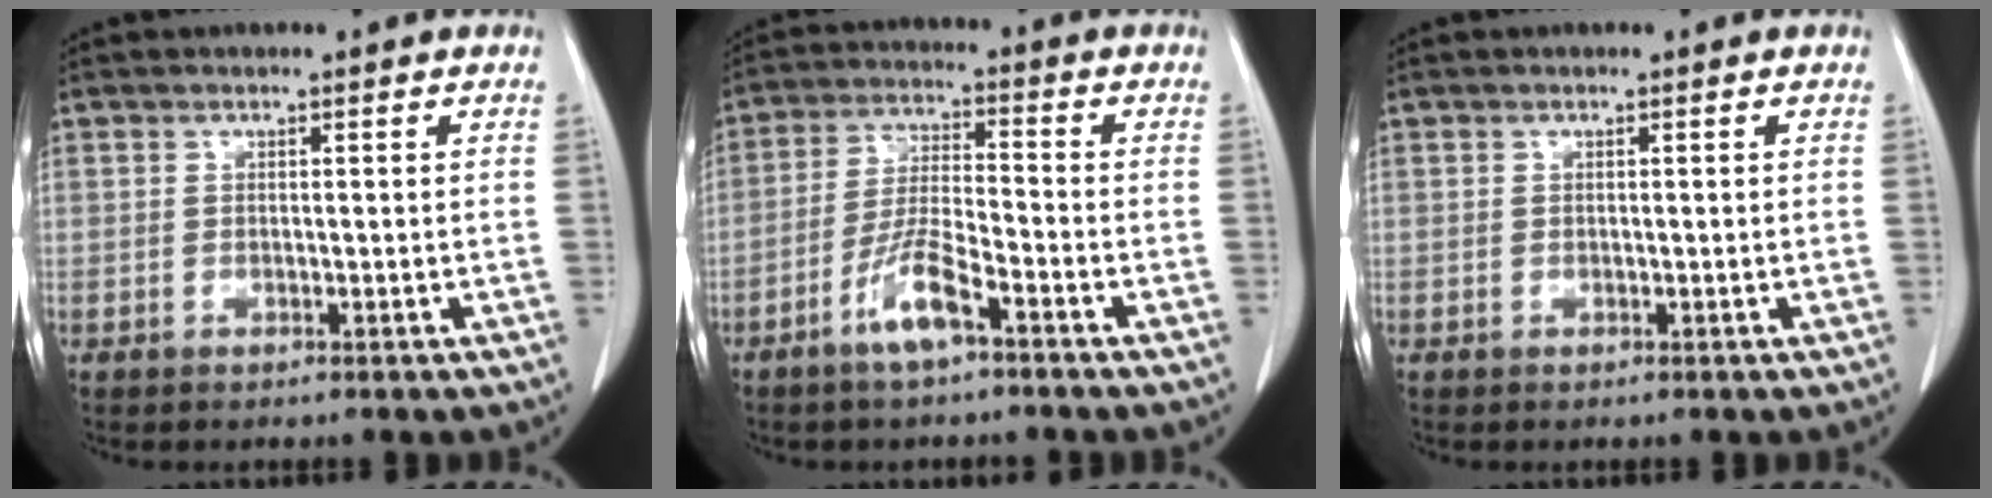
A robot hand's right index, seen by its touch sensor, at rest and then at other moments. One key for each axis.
{"total": 7.1, "fx": -4.3, "fy": 1.0, "fz": 5.5, "tx": -0.116, "ty": -0.003, "tz": -0.084}
{"total": 0.0}